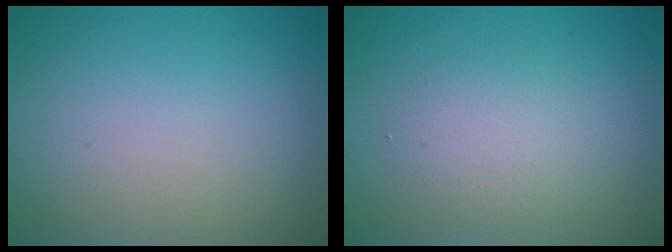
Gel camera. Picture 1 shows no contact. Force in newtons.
{"total": 2.4, "press": 2.4, "slide": 0.1}